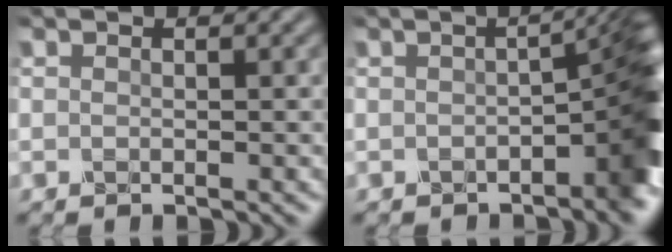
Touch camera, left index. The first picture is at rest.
{"total": 6.8, "force": [-1.4, 2.2, 6.3], "torque": [-0.063, 0.002, -0.020]}